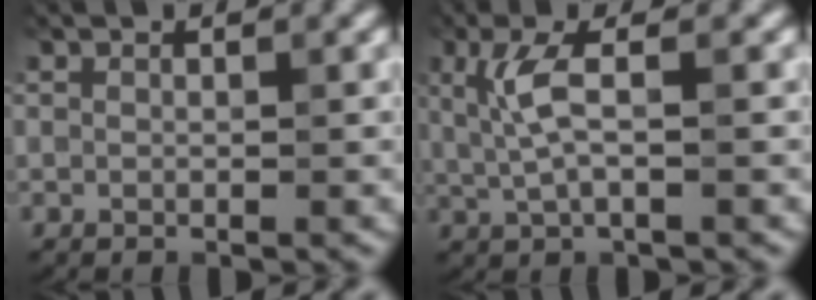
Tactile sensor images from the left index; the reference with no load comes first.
{"total": 3.4, "force": [0.6, 1.0, 3.2], "torque": [-0.075, -0.001, 0.011]}